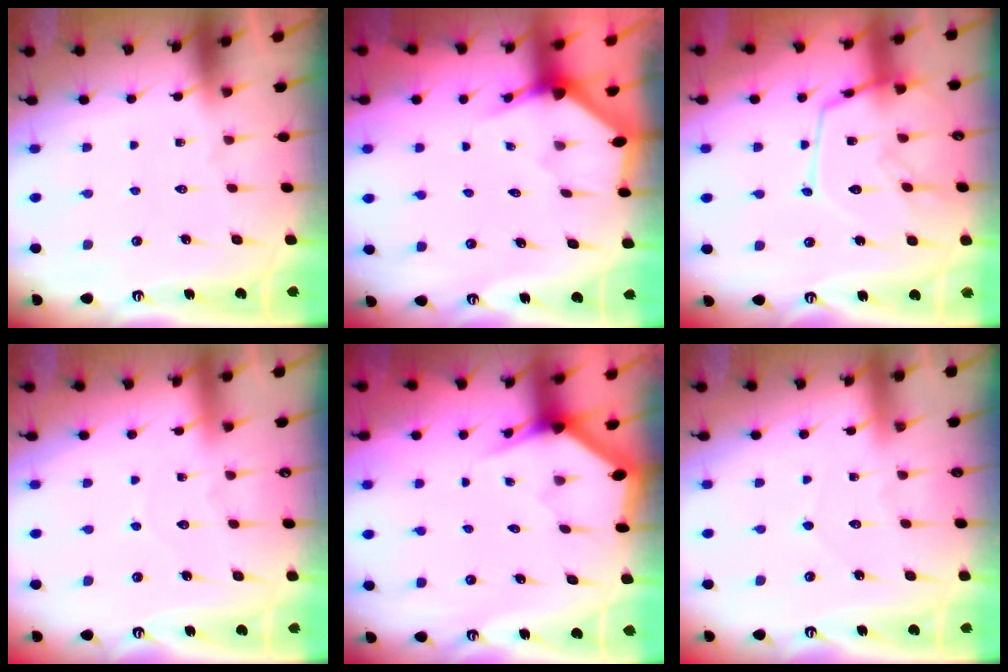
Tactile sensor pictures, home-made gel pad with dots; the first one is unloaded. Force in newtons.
{"total": 2.5, "press": 2.5, "slide": 0.1}
{"total": 15.6, "press": 15.5, "slide": 1.3}
{"total": 4.0, "press": 4.0, "slide": 0.4}
{"total": 2.9, "press": 2.9, "slide": 0.1}
{"total": 2.1, "press": 2.1, "slide": 0.1}